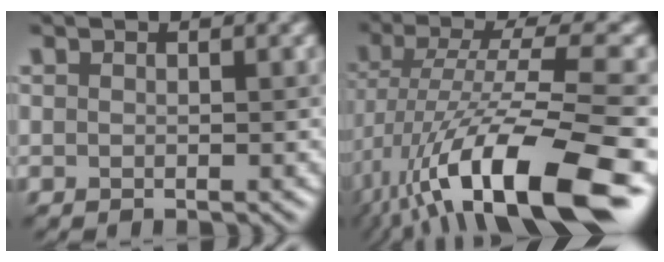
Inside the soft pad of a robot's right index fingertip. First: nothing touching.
{"total": 14.7, "force": [-5.0, 4.5, 13.1], "torque": [-0.241, 0.009, -0.079]}